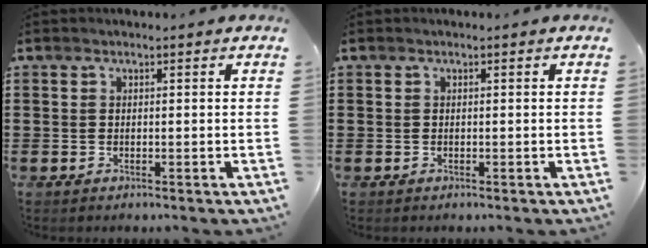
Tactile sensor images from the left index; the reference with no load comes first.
{"total": 0.0}